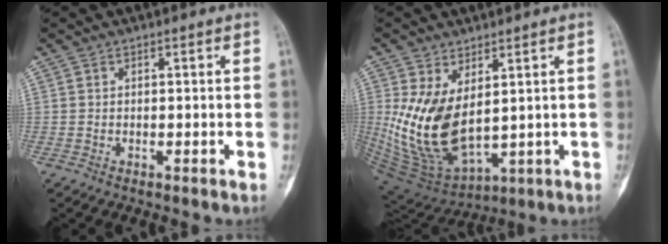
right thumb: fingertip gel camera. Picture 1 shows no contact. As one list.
[{"total": 14.6, "force": [2.6, 8.2, 11.7], "torque": [-0.214, -0.025, 0.080]}]